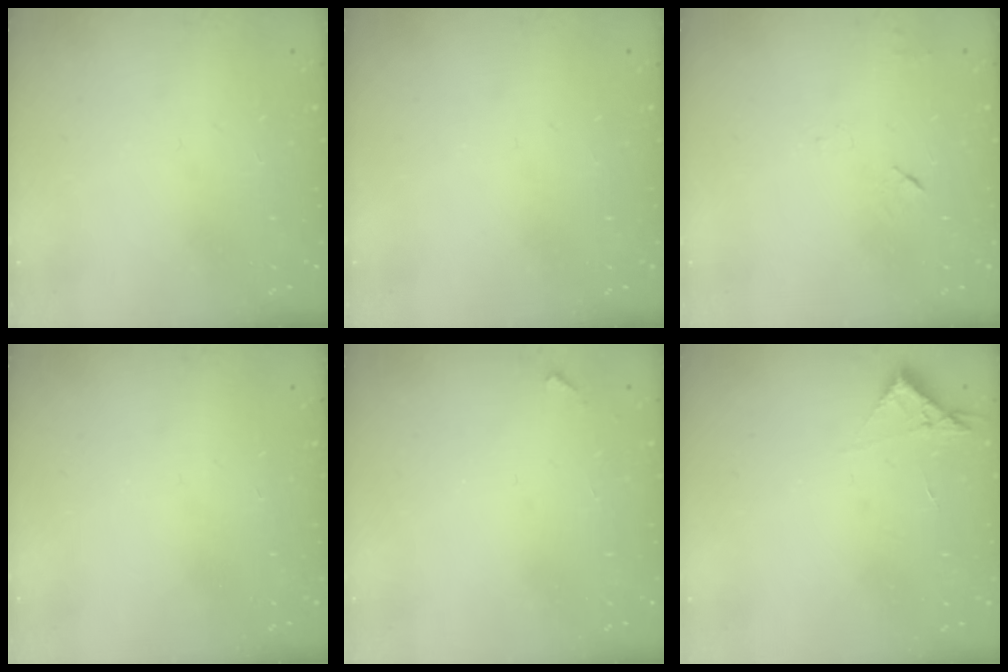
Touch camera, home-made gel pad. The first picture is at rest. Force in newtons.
{"total": 0.0}
{"total": 3.7, "press": 3.6, "slide": 0.5}
{"total": 0.0}
{"total": 2.8, "press": 2.8, "slide": 0.1}
{"total": 3.1, "press": 3.1, "slide": 0.5}